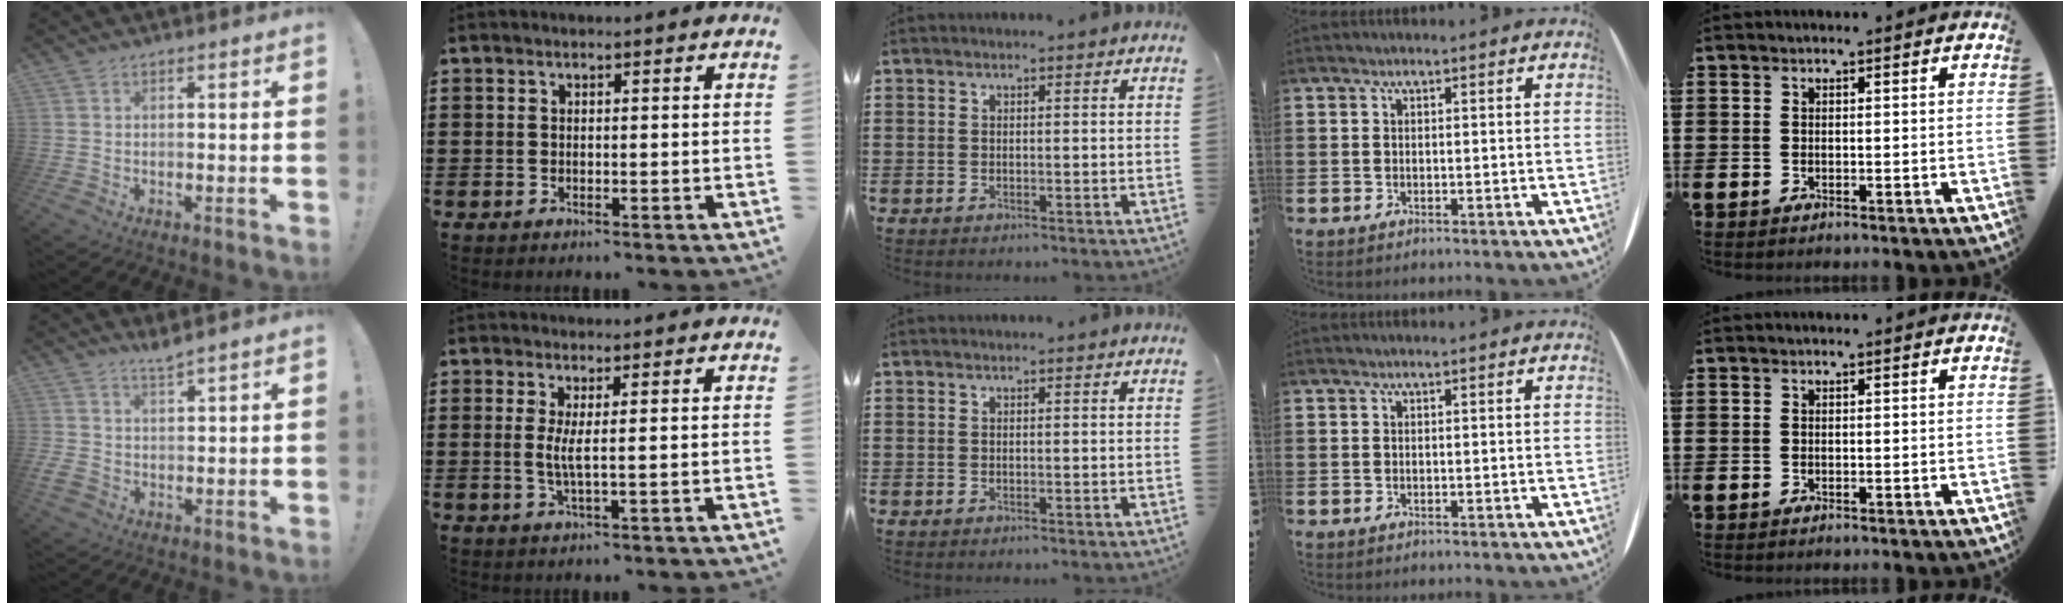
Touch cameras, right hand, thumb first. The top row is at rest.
{"thumb": {"total": 3.9, "force": [3.2, 0.9, 2.1], "torque": [-0.028, -0.023, 0.057]}, "index": {"total": 2.9, "force": [0.3, -0.4, 2.8], "torque": [-0.055, -0.011, 0.005]}}